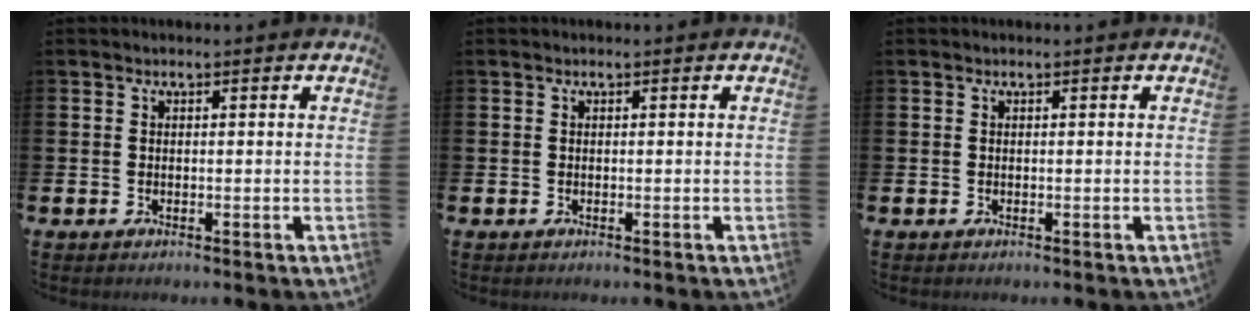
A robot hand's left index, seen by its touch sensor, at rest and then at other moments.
{"total": 0.0}
{"total": 0.0}